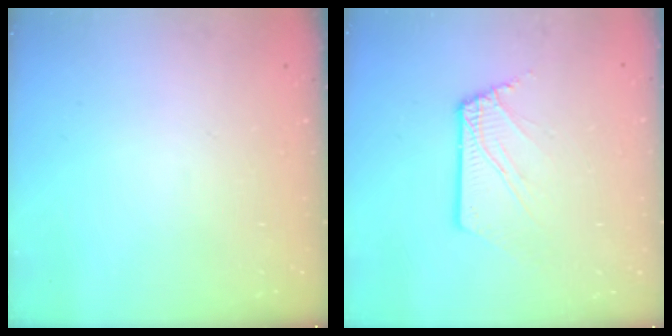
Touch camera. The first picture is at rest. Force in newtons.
{"total": 3.2, "press": 3.2, "slide": 0.3}